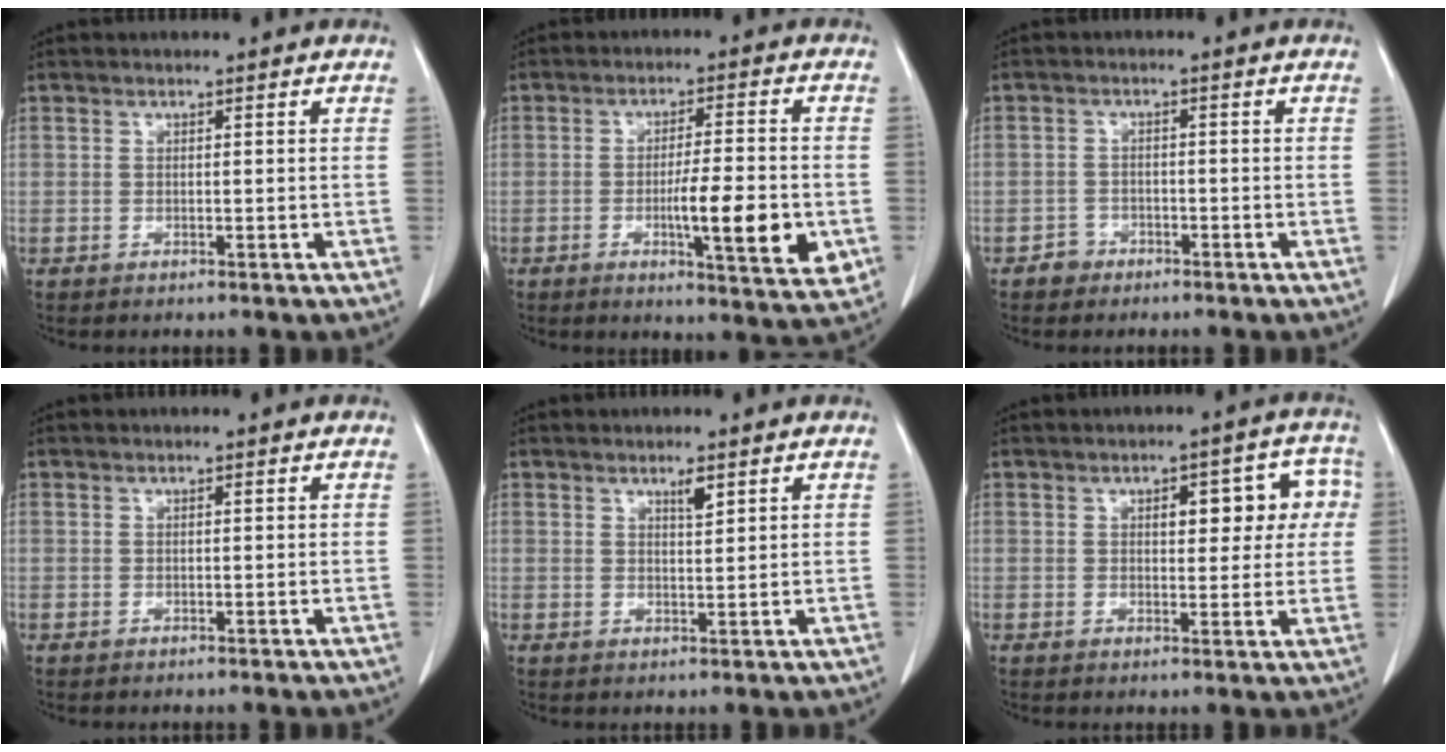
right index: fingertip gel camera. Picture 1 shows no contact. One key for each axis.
{"total": 11.4, "fx": -2.8, "fy": 1.5, "fz": 11.0, "tx": -0.157, "ty": -0.014, "tz": -0.040}
{"total": 2.2, "fx": -1.5, "fy": 1.7, "fz": -0.1, "tx": 0.001, "ty": 0.009, "tz": -0.030}
{"total": 0.0}
{"total": 1.8, "fx": 1.2, "fy": 0.2, "fz": 1.3, "tx": -0.026, "ty": -0.003, "tz": 0.023}
{"total": 7.8, "fx": 2.0, "fy": 3.5, "fz": 6.7, "tx": -0.067, "ty": 0.029, "tz": 0.023}